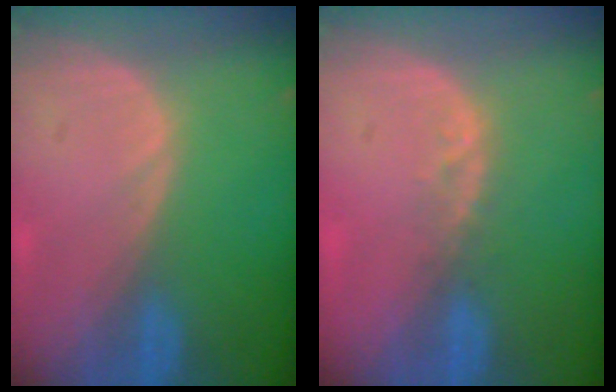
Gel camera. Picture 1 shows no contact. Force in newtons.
{"total": 2.1, "press": 1.8, "slide": 1.1}